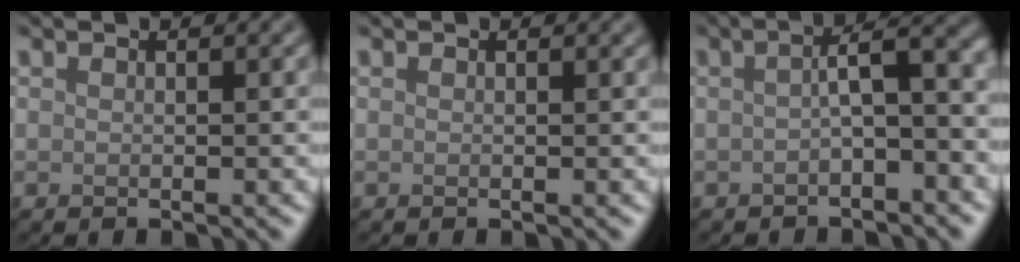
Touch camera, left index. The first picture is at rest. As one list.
[{"total": 0.0}, {"total": 4.5, "force": [-0.4, 1.2, 4.3], "torque": [-0.062, 0.014, -0.013]}]